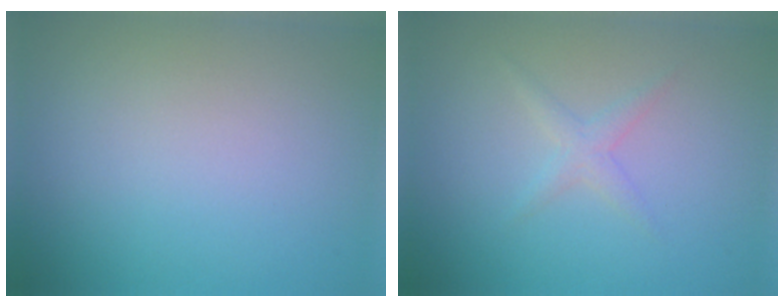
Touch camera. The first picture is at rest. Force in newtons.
{"total": 1.3, "press": 1.3, "slide": 0.1}